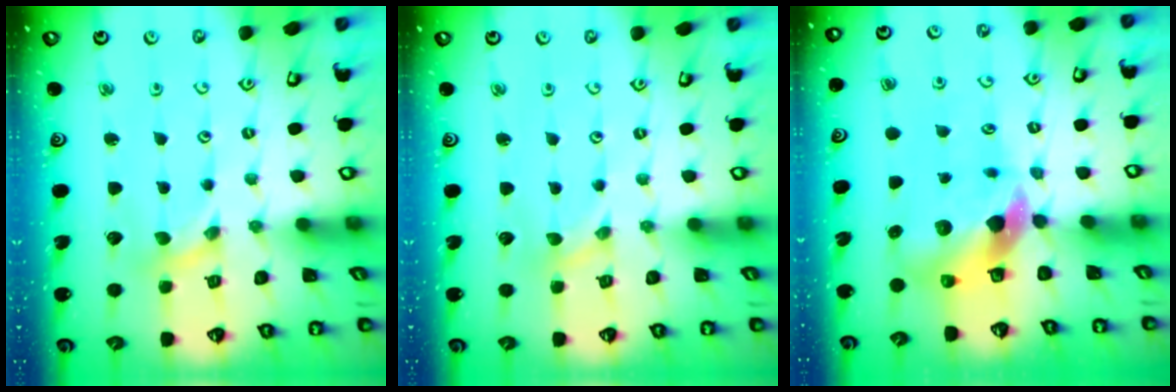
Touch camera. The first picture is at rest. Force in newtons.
{"total": 0.0}
{"total": 10.1, "press": 9.9, "slide": 1.6}